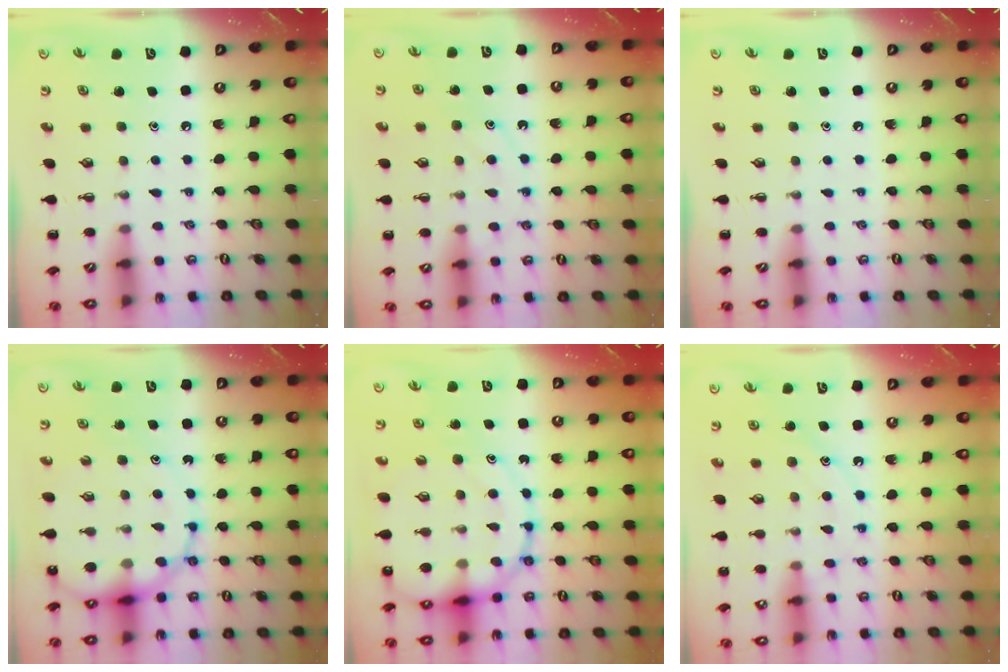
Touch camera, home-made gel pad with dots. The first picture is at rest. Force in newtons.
{"total": 10.8, "press": 10.8, "slide": 0.7}
{"total": 0.0}
{"total": 15.5, "press": 15.0, "slide": 3.9}
{"total": 18.2, "press": 17.9, "slide": 3.4}
{"total": 12.0, "press": 12.0, "slide": 0.9}